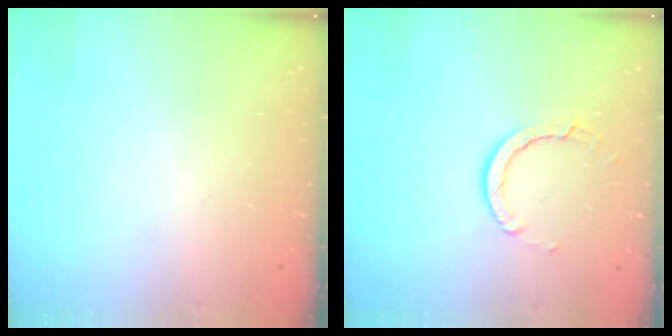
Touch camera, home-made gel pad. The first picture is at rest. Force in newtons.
{"total": 4.9, "press": 4.9, "slide": 0.5}